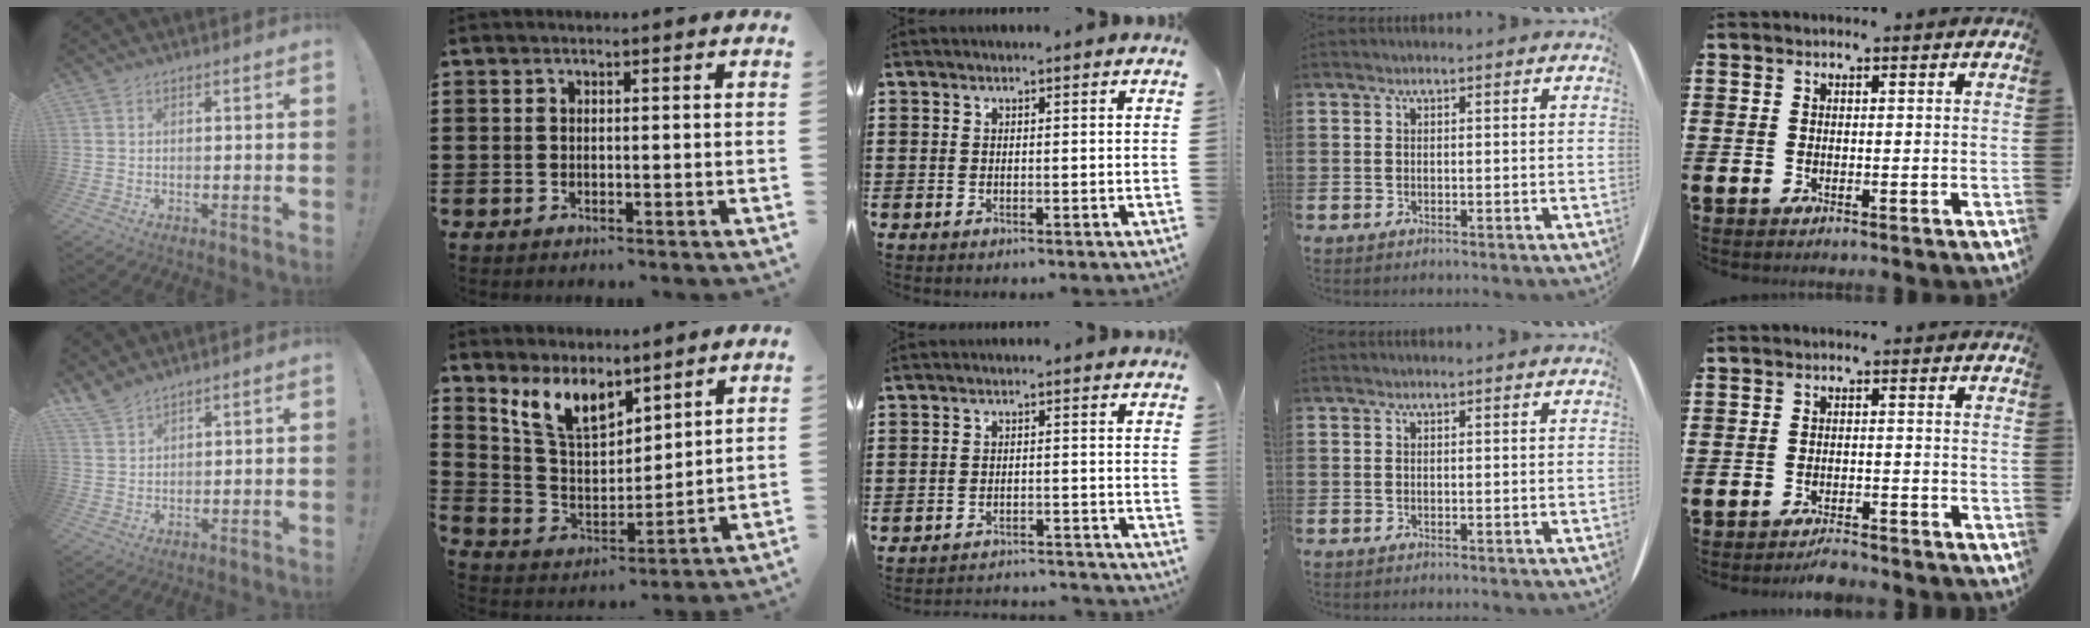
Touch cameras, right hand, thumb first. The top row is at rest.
{"thumb": {"total": 4.5, "force": [4.1, 1.2, 1.6], "torque": [-0.034, -0.024, 0.079]}, "index": {"total": 8.5, "force": [6.3, 3.7, 4.4], "torque": [-0.112, -0.013, 0.119]}, "middle": {"total": 2.8, "force": [-2.8, 0.0, 0.2], "torque": [-0.010, -0.001, -0.057]}, "little": {"total": 2.2, "force": [-2.2, 0.1, 0.4], "torque": [-0.010, 0.004, -0.044]}}